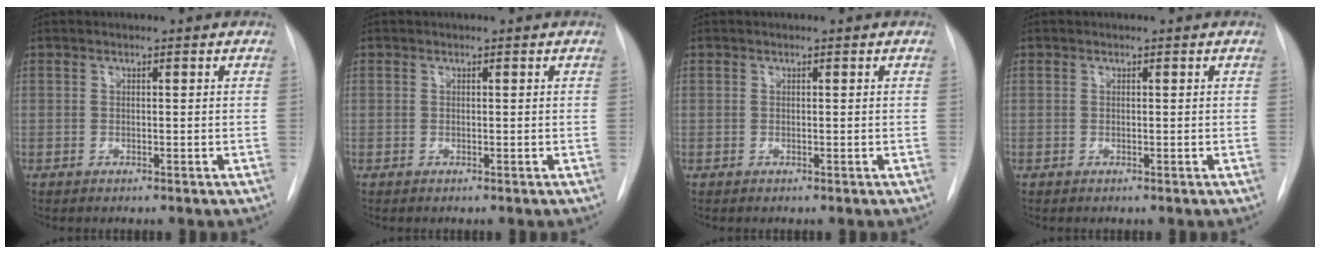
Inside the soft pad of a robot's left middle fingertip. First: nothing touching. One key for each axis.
{"total": 0.0}
{"total": 0.0}
{"total": 0.0}